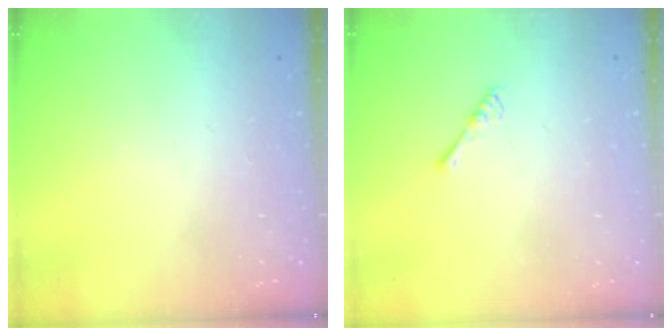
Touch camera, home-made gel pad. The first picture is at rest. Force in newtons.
{"total": 1.8, "press": 1.7, "slide": 0.4}